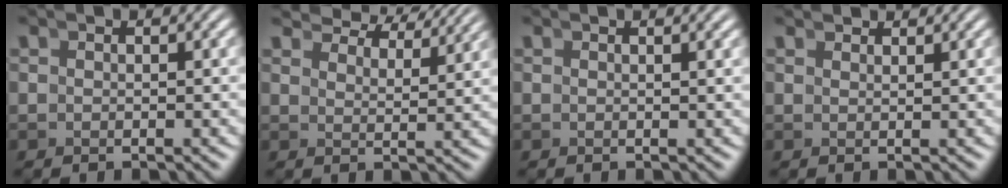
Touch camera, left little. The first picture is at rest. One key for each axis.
{"total": 5.9, "fx": 5.7, "fy": 0.5, "fz": 1.7, "tx": -0.013, "ty": 0.019, "tz": 0.087}
{"total": 0.7, "fx": 0.5, "fy": -0.3, "fz": 0.3, "tx": 0.005, "ty": 0.006, "tz": 0.007}
{"total": 2.0, "fx": 1.9, "fy": -0.5, "fz": 0.0, "tx": 0.018, "ty": 0.009, "tz": 0.033}